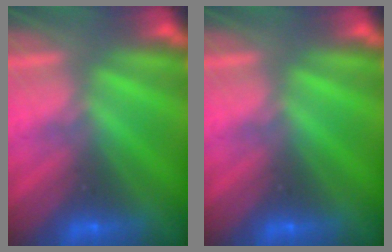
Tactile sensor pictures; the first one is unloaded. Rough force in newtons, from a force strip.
{"total": 0.0}